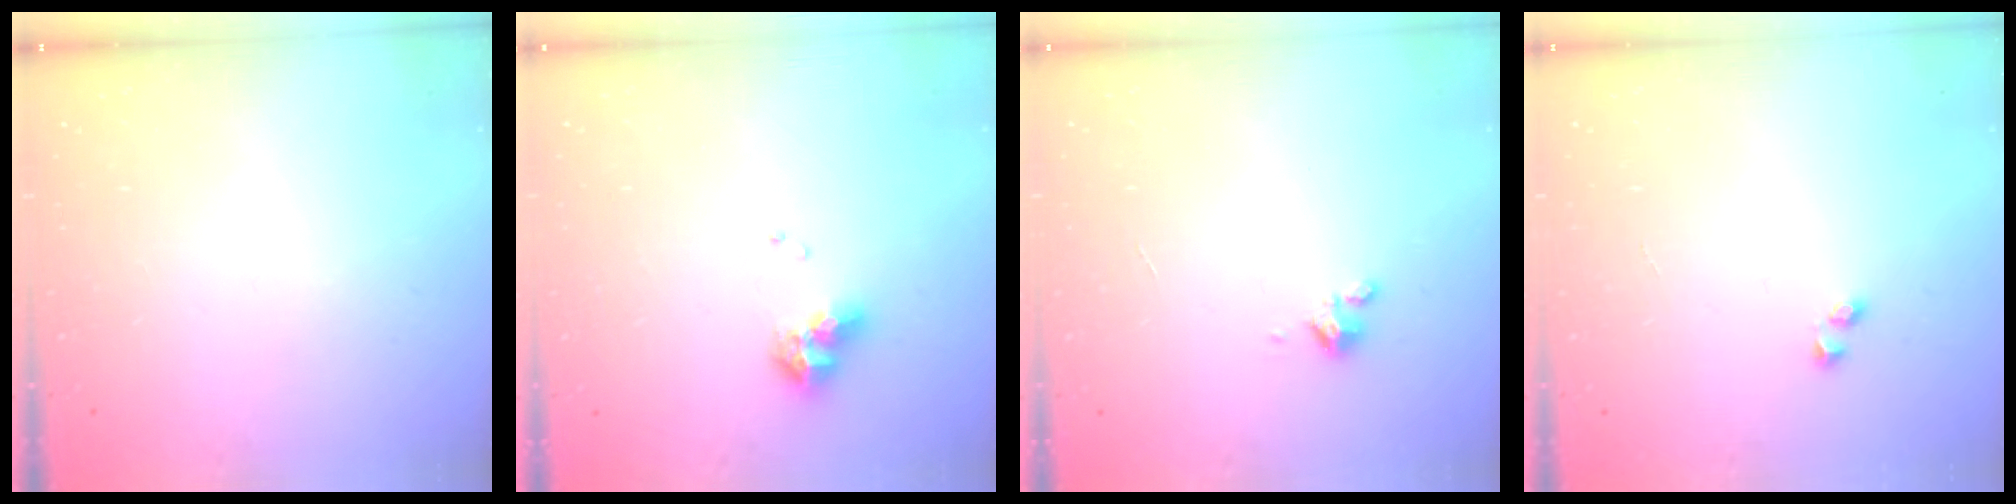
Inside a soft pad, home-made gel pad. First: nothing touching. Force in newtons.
{"total": 9.0, "press": 8.9, "slide": 1.0}
{"total": 2.4, "press": 2.4, "slide": 0.2}
{"total": 1.9, "press": 1.8, "slide": 0.7}